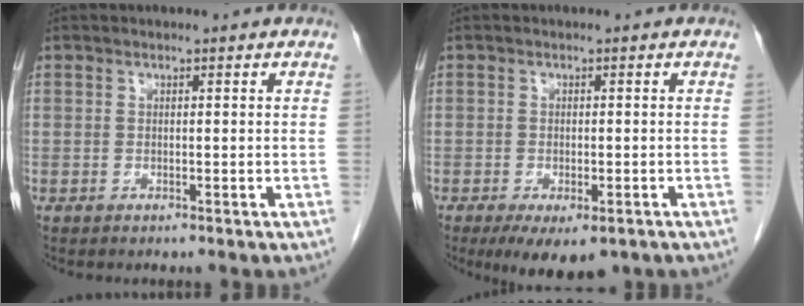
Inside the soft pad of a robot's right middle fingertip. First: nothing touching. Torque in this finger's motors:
{"motor_torque": [1.21, -0.92, 0.11, 0.10]}